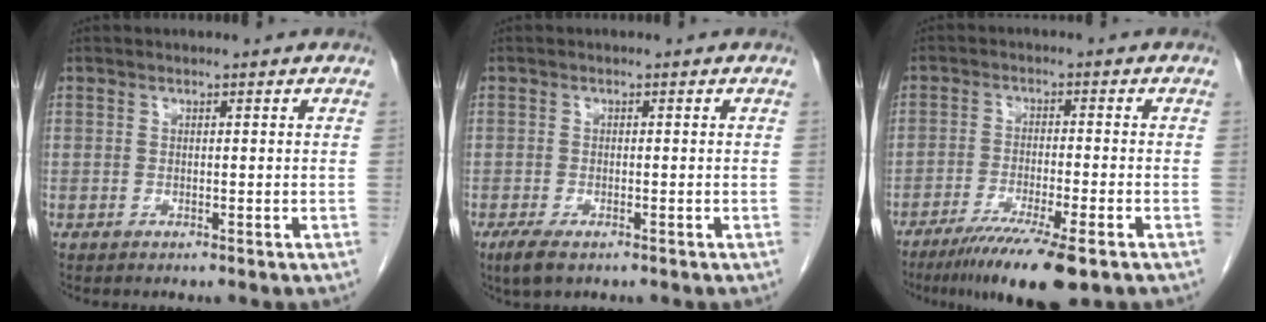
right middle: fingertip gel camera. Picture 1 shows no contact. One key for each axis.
{"total": 3.1, "fx": -1.9, "fy": 1.1, "fz": 2.2, "tx": -0.048, "ty": -0.007, "tz": -0.031}
{"total": 10.9, "fx": -7.3, "fy": 0.6, "fz": 8.1, "tx": -0.133, "ty": -0.027, "tz": -0.114}